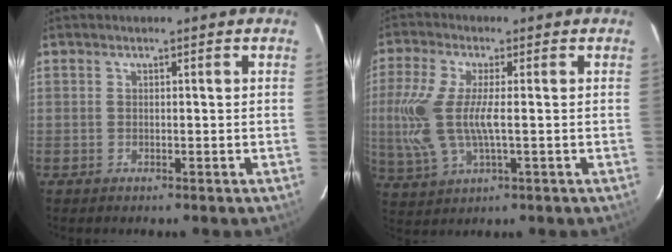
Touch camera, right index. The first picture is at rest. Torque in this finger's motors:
{"motor_torque": [1.01, -0.49, 0.81, 0.21]}